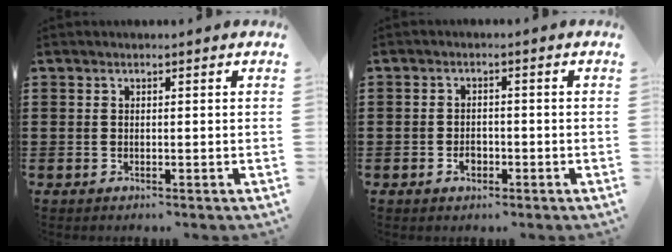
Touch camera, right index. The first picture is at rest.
{"total": 2.4, "force": [-1.0, 1.6, 1.5], "torque": [-0.030, 0.000, -0.019]}